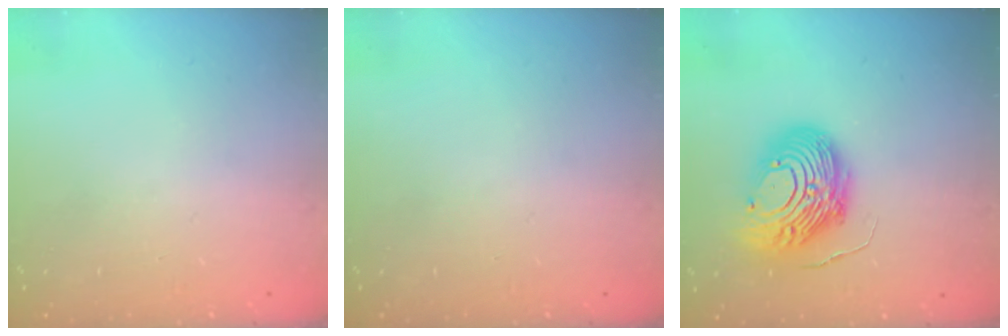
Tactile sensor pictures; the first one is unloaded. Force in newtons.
{"total": 0.0}
{"total": 14.6, "press": 14.6, "slide": 1.5}